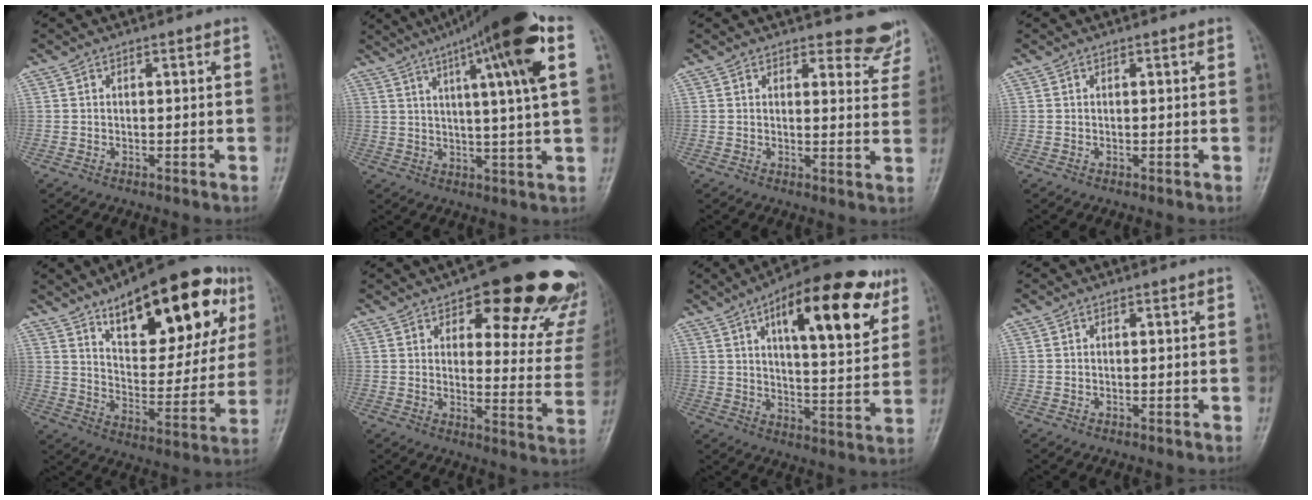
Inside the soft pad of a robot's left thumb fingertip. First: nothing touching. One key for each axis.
{"total": 18.8, "fx": 8.3, "fy": 1.6, "fz": 16.8, "tx": -0.253, "ty": 0.000, "tz": 0.119}
{"total": 5.9, "fx": 5.6, "fy": 1.9, "fz": 0.4, "tx": 0.026, "ty": -0.046, "tz": 0.048}
{"total": 0.0}
{"total": 26.1, "fx": 13.4, "fy": 10.8, "fz": 19.7, "tx": -0.233, "ty": -0.028, "tz": 0.202}
{"total": 23.4, "fx": 15.6, "fy": 9.0, "fz": 15.0, "tx": -0.126, "ty": -0.072, "tz": 0.182}
{"total": 22.2, "fx": 10.4, "fy": 8.1, "fz": 17.9, "tx": -0.228, "ty": -0.023, "tz": 0.151}
{"total": 0.0}